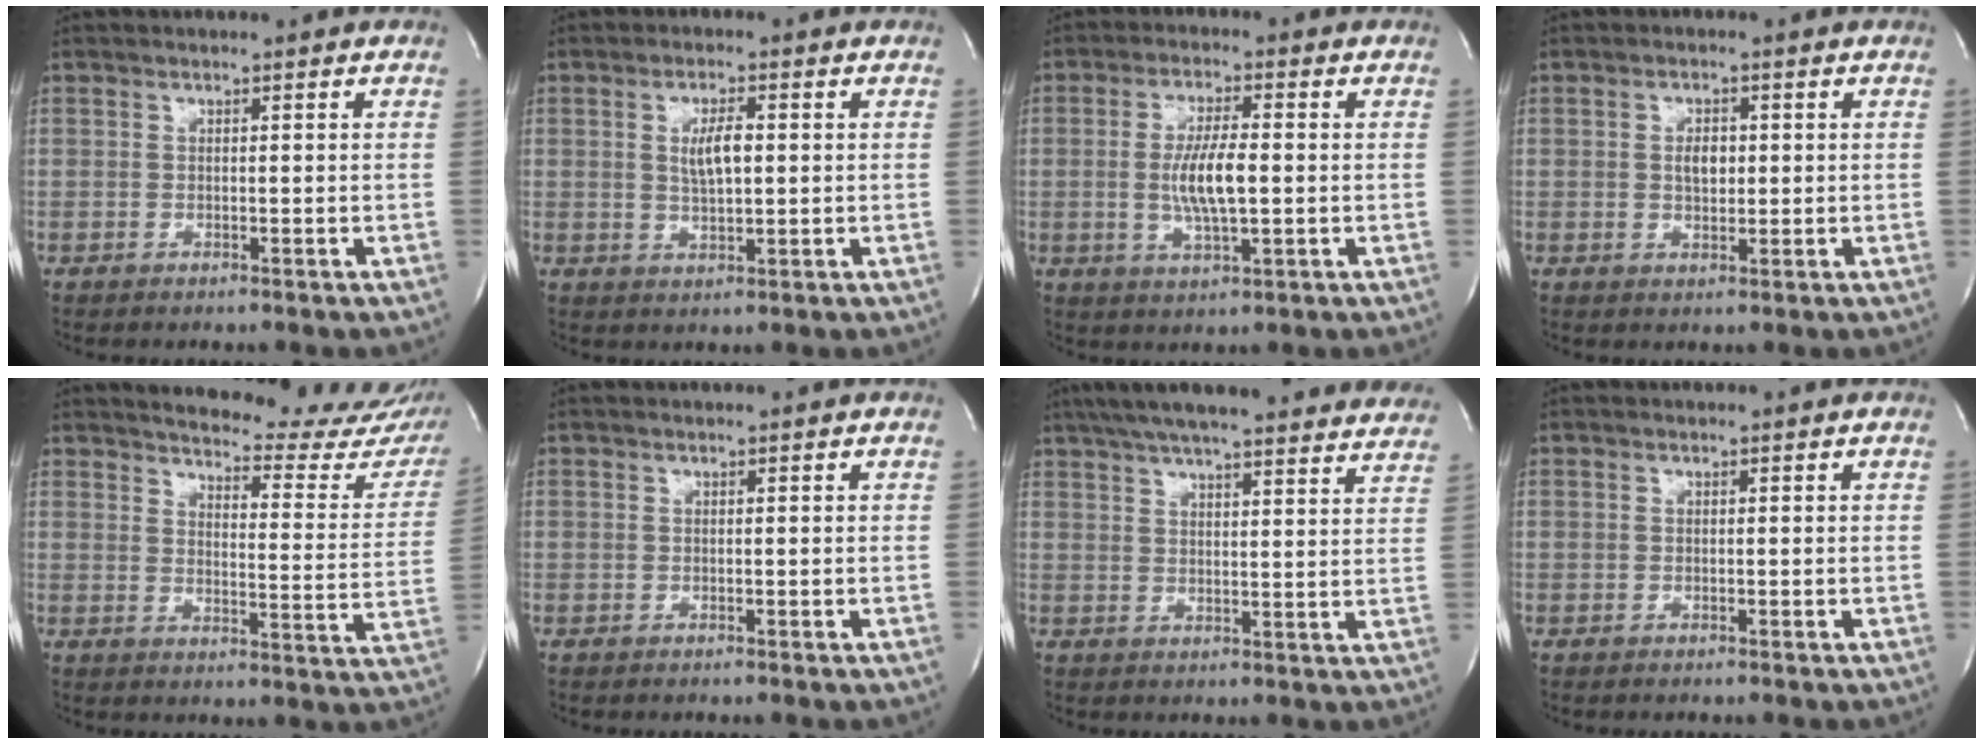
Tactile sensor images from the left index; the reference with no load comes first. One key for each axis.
{"total": 4.5, "fx": 0.7, "fy": 1.3, "fz": 4.2, "tx": -0.079, "ty": 0.002, "tz": 0.015}
{"total": 7.3, "fx": -0.4, "fy": 1.4, "fz": 7.1, "tx": -0.147, "ty": -0.005, "tz": -0.006}
{"total": 2.9, "fx": 0.4, "fy": 1.6, "fz": 2.3, "tx": -0.041, "ty": 0.001, "tz": 0.007}
{"total": 21.0, "fx": 19.6, "fy": 3.0, "fz": 7.1, "tx": -0.087, "ty": -0.097, "tz": 0.218}
{"total": 0.0}
{"total": 28.9, "fx": 25.6, "fy": 4.1, "fz": 12.8, "tx": -0.213, "ty": -0.010, "tz": 0.317}
{"total": 0.0}